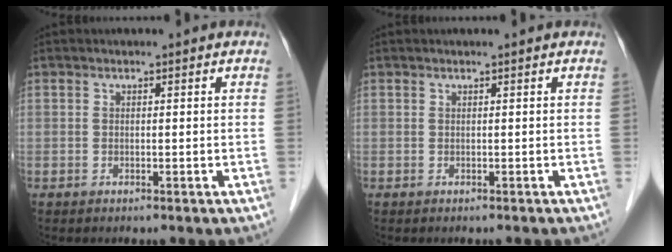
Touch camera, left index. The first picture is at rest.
{"total": 1.1, "force": [-1.0, 0.0, 0.5], "torque": [-0.010, 0.000, -0.010]}